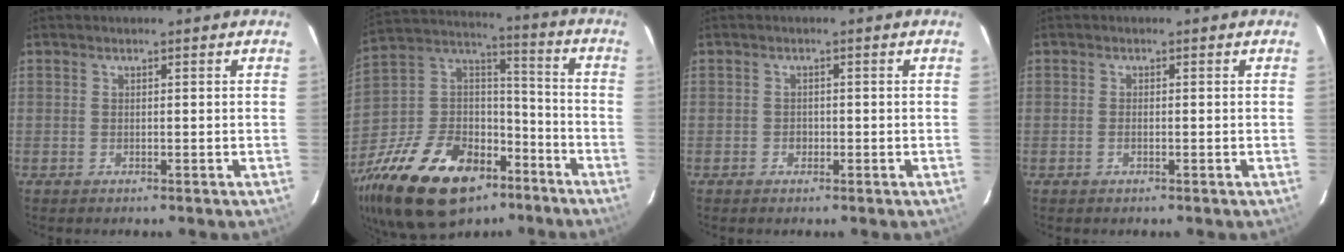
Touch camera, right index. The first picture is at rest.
{"total": 28.1, "force": [-17.1, 15.9, 15.7], "torque": [-0.328, 0.023, -0.265]}
{"total": 1.2, "force": [-0.5, 1.0, 0.4], "torque": [-0.005, 0.002, -0.005]}
{"total": 1.0, "force": [-0.3, 0.3, 0.9], "torque": [-0.021, 0.001, -0.007]}